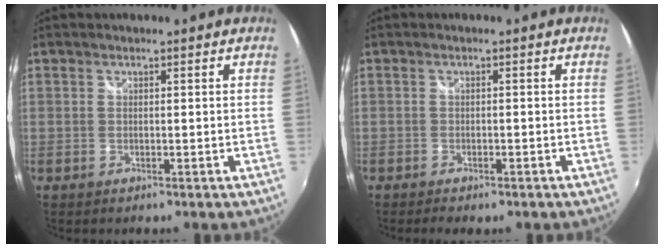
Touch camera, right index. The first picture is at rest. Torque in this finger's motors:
{"motor_torque": [-0.08, -0.07, 0.01, -0.05]}